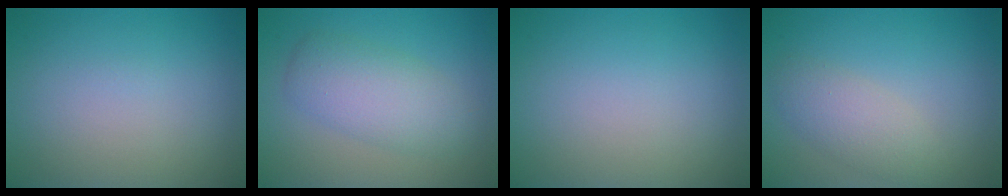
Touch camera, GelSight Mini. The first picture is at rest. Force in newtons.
{"total": 4.3, "press": 4.3, "slide": 0.2}
{"total": 0.0}
{"total": 2.9, "press": 2.9, "slide": 0.3}